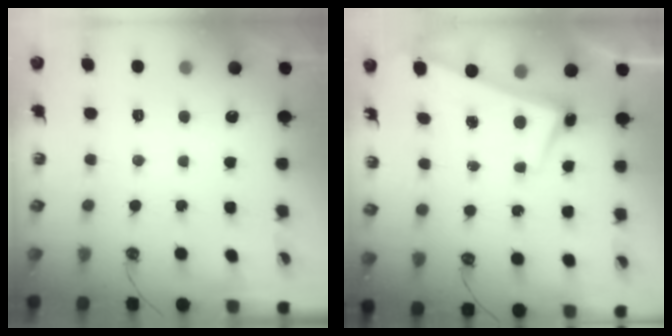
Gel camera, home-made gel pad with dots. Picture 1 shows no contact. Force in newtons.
{"total": 2.4, "press": 2.3, "slide": 0.7}